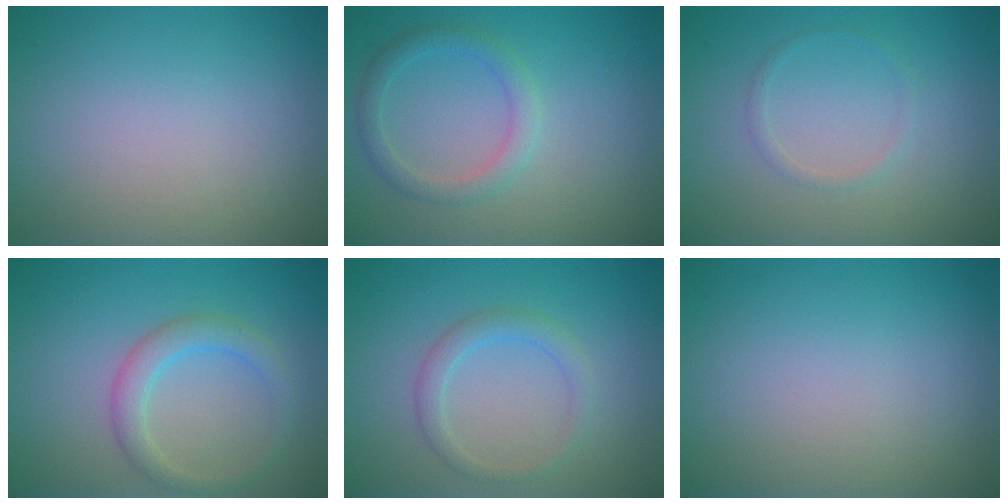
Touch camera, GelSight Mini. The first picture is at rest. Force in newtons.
{"total": 2.3, "press": 2.3, "slide": 0.0}
{"total": 0.9, "press": 0.9, "slide": 0.1}
{"total": 2.8, "press": 2.8, "slide": 0.1}
{"total": 1.9, "press": 1.9, "slide": 0.1}
{"total": 0.0}